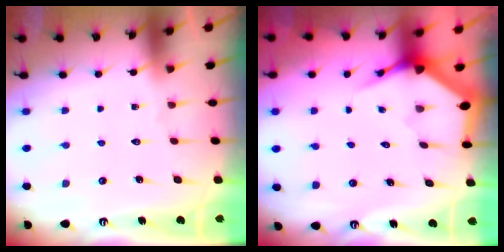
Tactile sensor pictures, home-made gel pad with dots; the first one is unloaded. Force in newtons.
{"total": 3.7, "press": 3.7, "slide": 0.5}